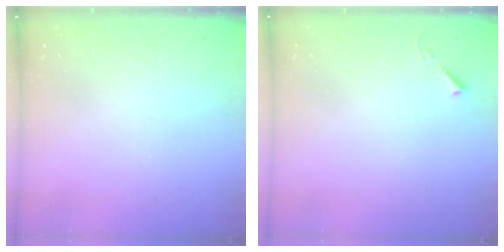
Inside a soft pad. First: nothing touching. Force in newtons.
{"total": 3.2, "press": 3.2, "slide": 0.5}